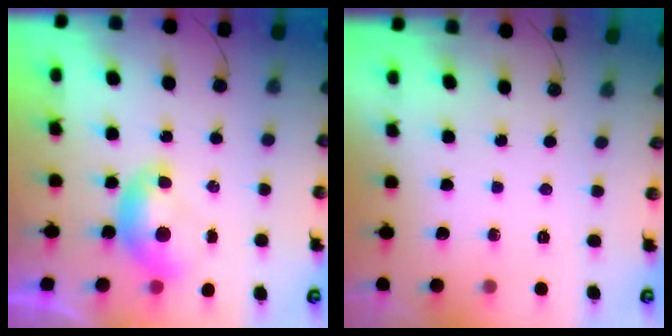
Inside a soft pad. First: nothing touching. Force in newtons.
{"total": 0.0}